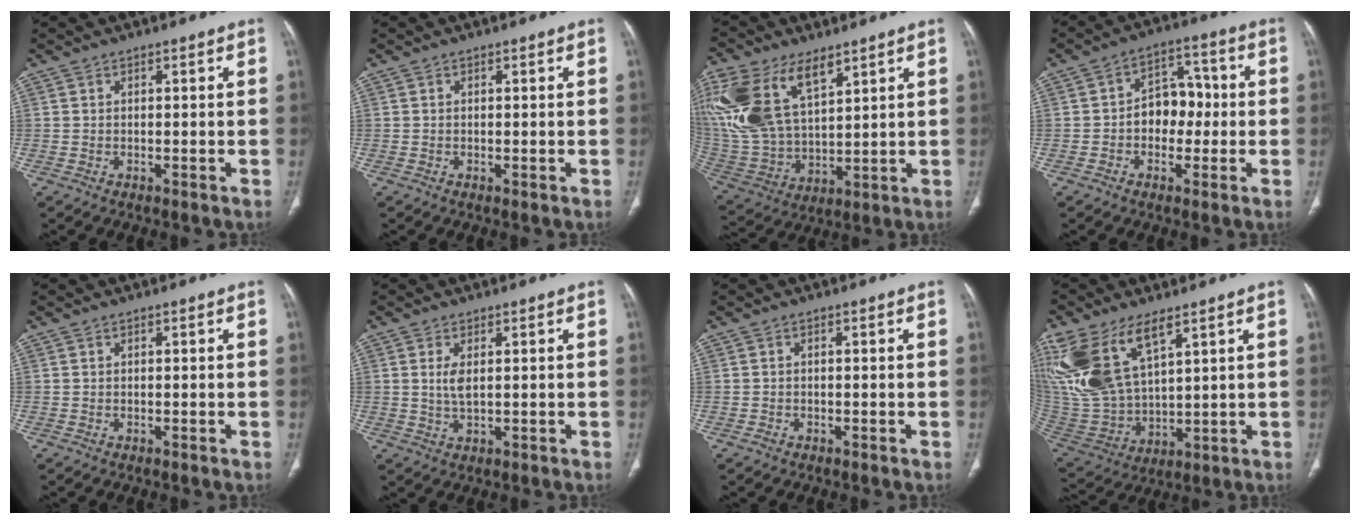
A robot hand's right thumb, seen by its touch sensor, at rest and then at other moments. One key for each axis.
{"total": 0.0}
{"total": 23.9, "fx": 11.8, "fy": 13.0, "fz": 16.3, "tx": -0.366, "ty": -0.010, "tz": 0.242}
{"total": 8.6, "fx": -0.8, "fy": 6.4, "fz": 5.6, "tx": -0.044, "ty": 0.033, "tz": -0.022}
{"total": 0.0}
{"total": 3.2, "fx": 0.7, "fy": 1.2, "fz": 2.9, "tx": -0.063, "ty": -0.008, "tz": 0.021}
{"total": 0.6, "fx": -0.4, "fy": 0.4, "fz": 0.2, "tx": -0.005, "ty": 0.003, "tz": -0.009}
{"total": 20.7, "fx": 10.6, "fy": 10.0, "fz": 14.6, "tx": -0.325, "ty": -0.030, "tz": 0.226}